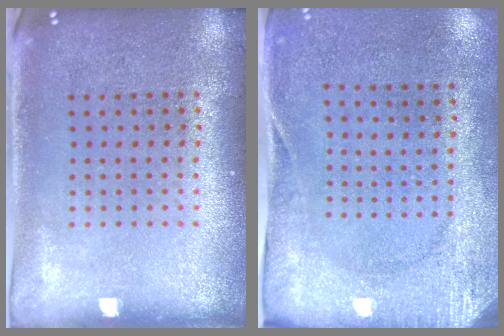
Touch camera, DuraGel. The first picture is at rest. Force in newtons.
{"total": 2.8, "press": 2.1, "slide": 1.8}